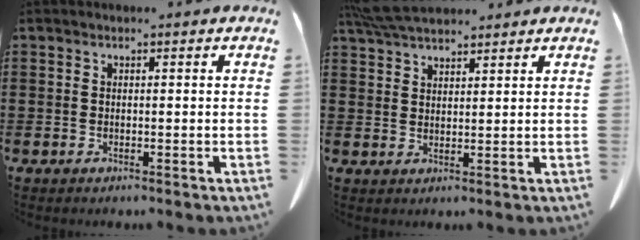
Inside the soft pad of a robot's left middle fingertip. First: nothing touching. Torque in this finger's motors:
{"motor_torque": [0.52, 0.35, 0.22, 0.10]}